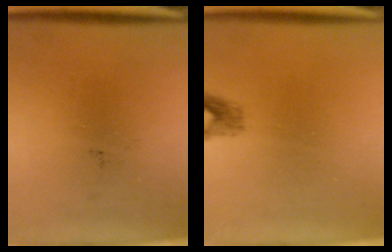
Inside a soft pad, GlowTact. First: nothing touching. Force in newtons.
{"total": 1.5}